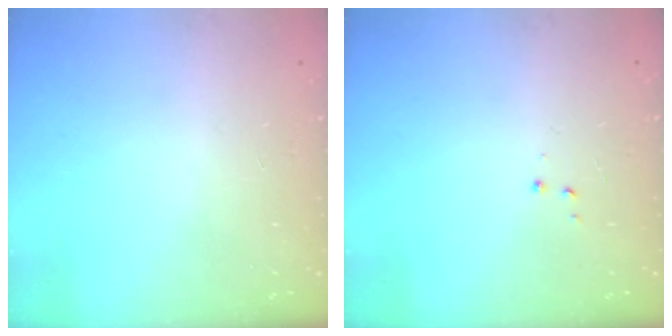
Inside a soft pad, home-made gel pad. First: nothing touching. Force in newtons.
{"total": 2.9, "press": 2.8, "slide": 0.4}